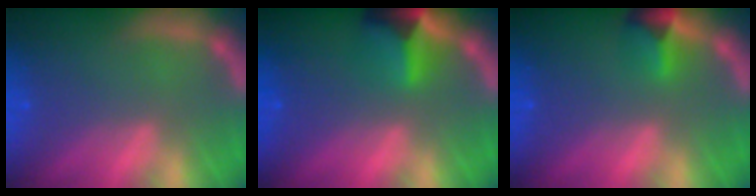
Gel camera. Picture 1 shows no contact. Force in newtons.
{"total": 4.5}
{"total": 2.4}